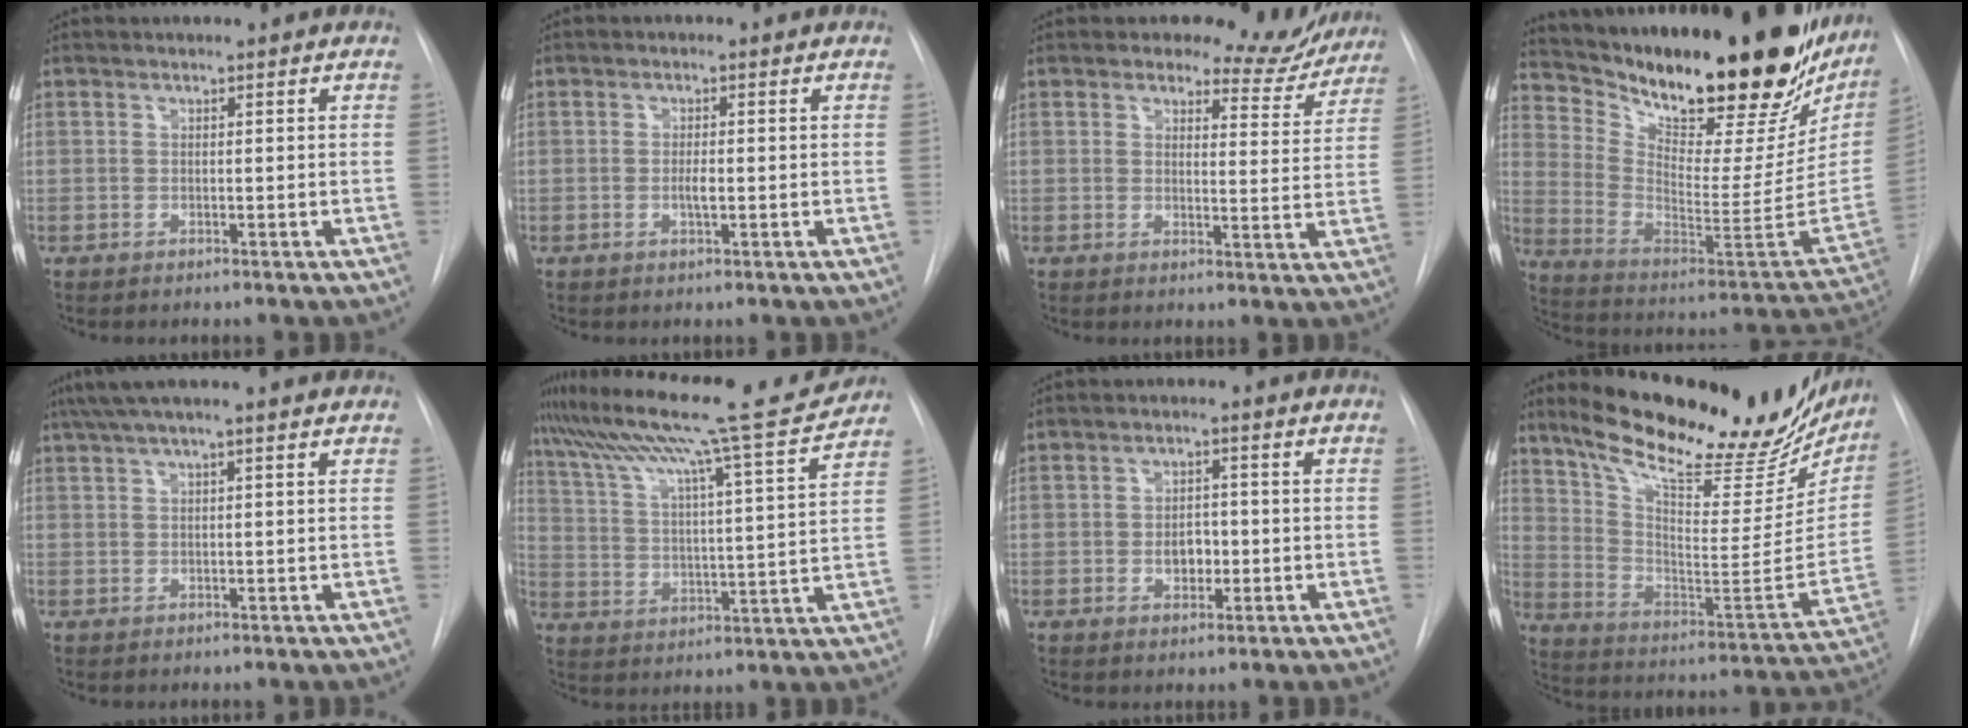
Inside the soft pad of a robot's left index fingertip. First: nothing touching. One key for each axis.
{"total": 1.8, "fx": -0.3, "fy": 0.4, "fz": 1.7, "tx": -0.033, "ty": 0.000, "tz": -0.006}
{"total": 8.3, "fx": 7.6, "fy": 3.2, "fz": 0.6, "tx": 0.014, "ty": -0.023, "tz": 0.075}
{"total": 35.0, "fx": 27.0, "fy": 9.9, "fz": 20.0, "tx": -0.352, "ty": -0.050, "tz": 0.386}
{"total": 6.8, "fx": 5.0, "fy": 0.0, "fz": 4.5, "tx": -0.080, "ty": 0.045, "tz": 0.079}
{"total": 20.6, "fx": 18.1, "fy": -1.0, "fz": 9.7, "tx": -0.168, "ty": -0.021, "tz": 0.268}
{"total": 3.6, "fx": -0.7, "fy": 2.4, "fz": 2.6, "tx": -0.036, "ty": 0.005, "tz": -0.006}
{"total": 29.1, "fx": 23.4, "fy": 8.2, "fz": 15.3, "tx": -0.237, "ty": -0.028, "tz": 0.328}